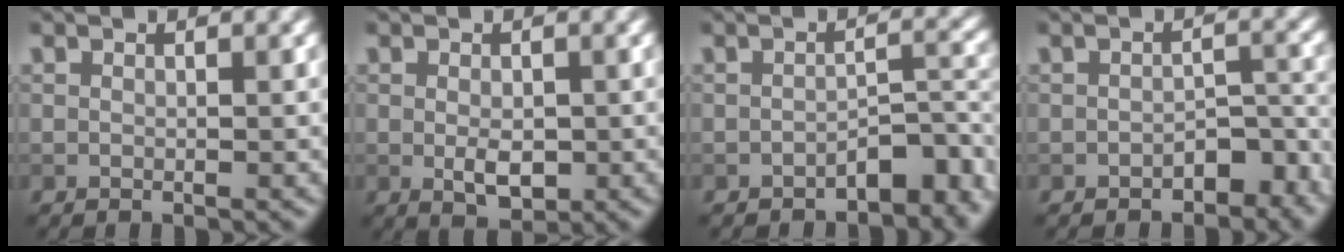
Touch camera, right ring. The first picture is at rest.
{"total": 2.5, "force": [-0.3, 1.5, 2.0], "torque": [-0.034, -0.004, -0.003]}
{"total": 4.2, "force": [-2.8, 1.6, 2.7], "torque": [-0.027, 0.009, -0.043]}
{"total": 3.5, "force": [-2.2, 1.9, 2.0], "torque": [-0.022, 0.004, -0.031]}